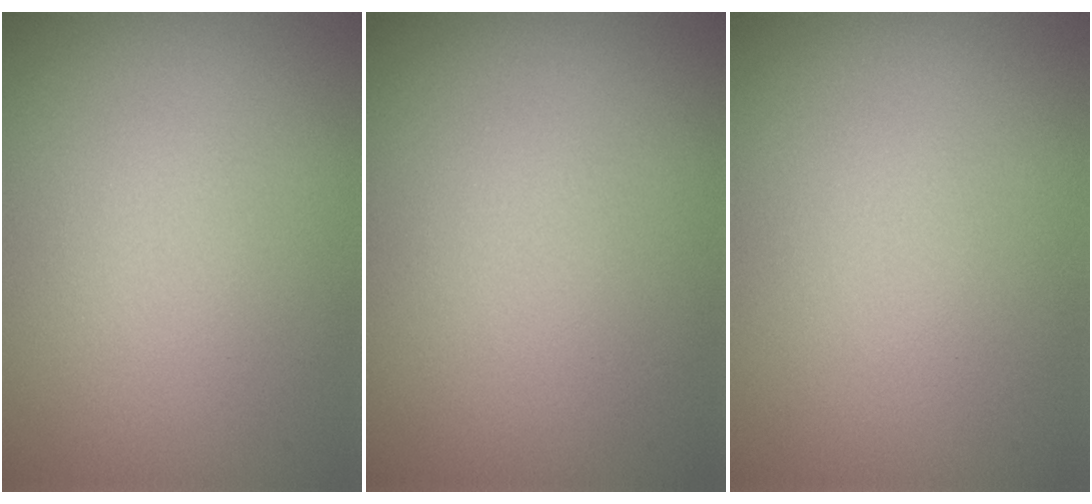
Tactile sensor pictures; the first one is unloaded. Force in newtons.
{"total": 0.0}
{"total": 0.0}